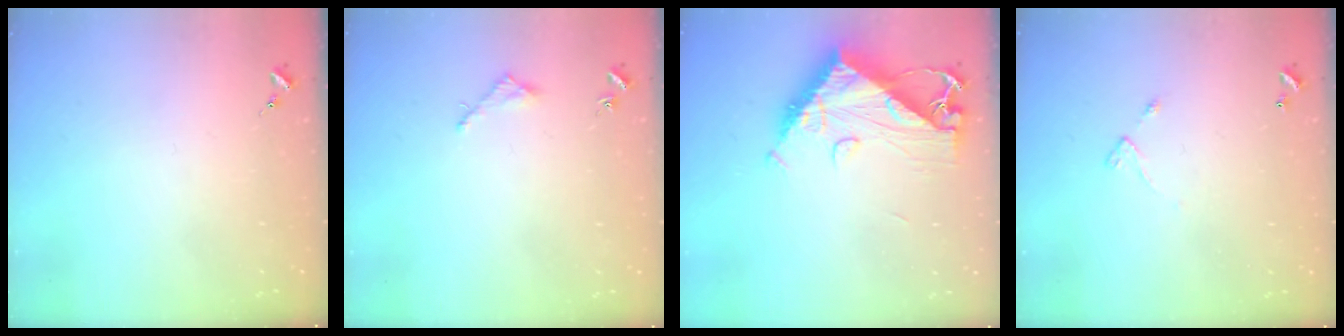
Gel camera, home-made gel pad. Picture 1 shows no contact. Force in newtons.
{"total": 2.0, "press": 2.0, "slide": 0.1}
{"total": 12.9, "press": 12.8, "slide": 1.2}
{"total": 4.2, "press": 4.2, "slide": 0.5}